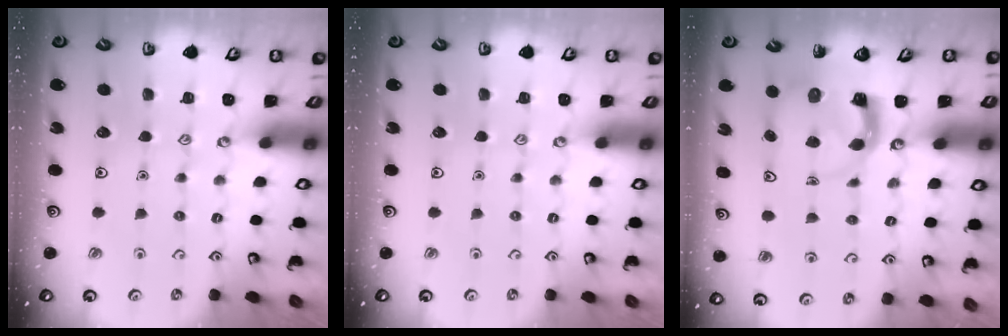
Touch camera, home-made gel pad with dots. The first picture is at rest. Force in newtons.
{"total": 0.0}
{"total": 4.0, "press": 4.0, "slide": 0.5}